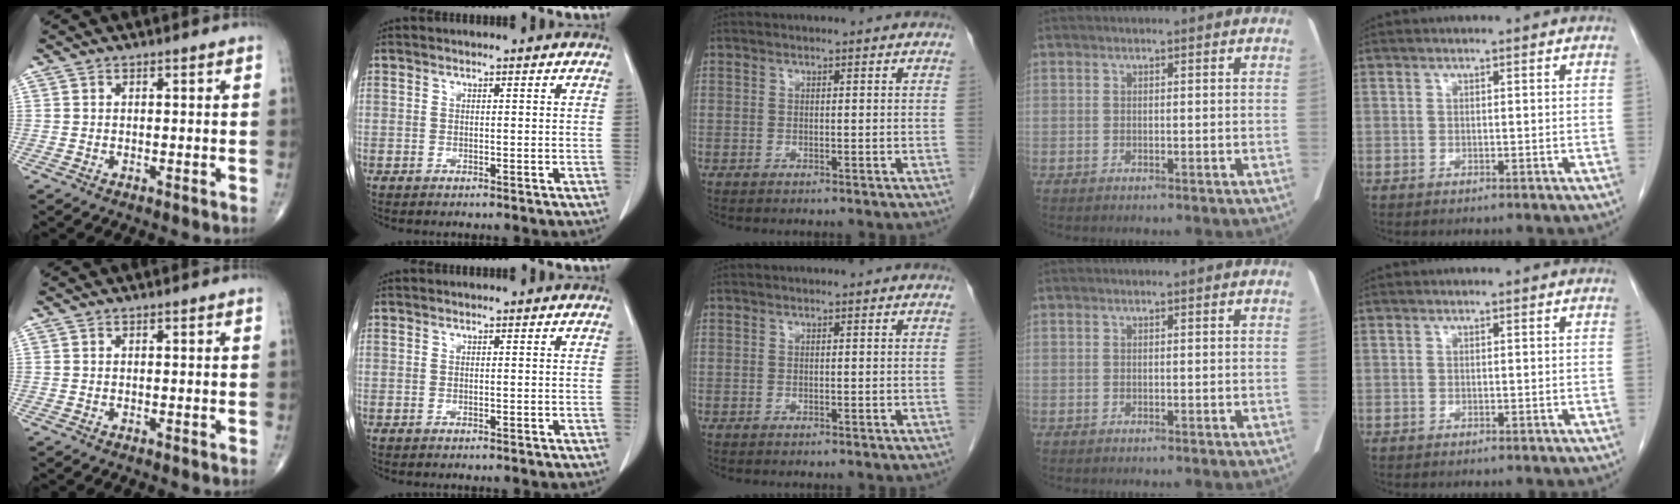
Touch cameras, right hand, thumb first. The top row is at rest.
{}